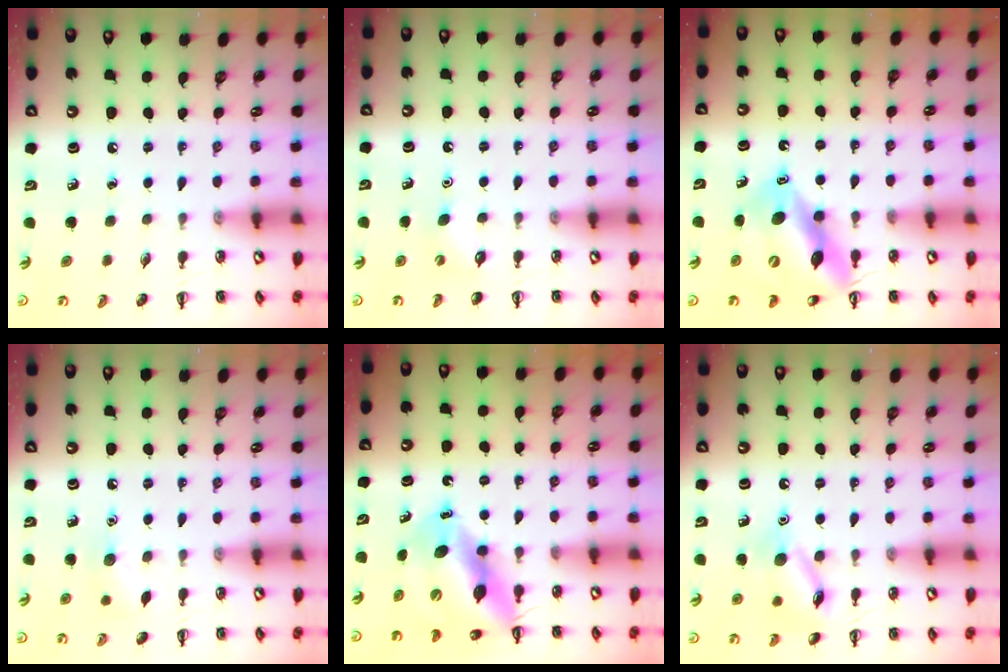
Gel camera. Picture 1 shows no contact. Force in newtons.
{"total": 2.8, "press": 2.7, "slide": 0.8}
{"total": 13.4, "press": 12.8, "slide": 4.1}
{"total": 7.6, "press": 7.4, "slide": 2.0}
{"total": 11.2, "press": 10.8, "slide": 3.2}
{"total": 11.8, "press": 11.8, "slide": 0.5}